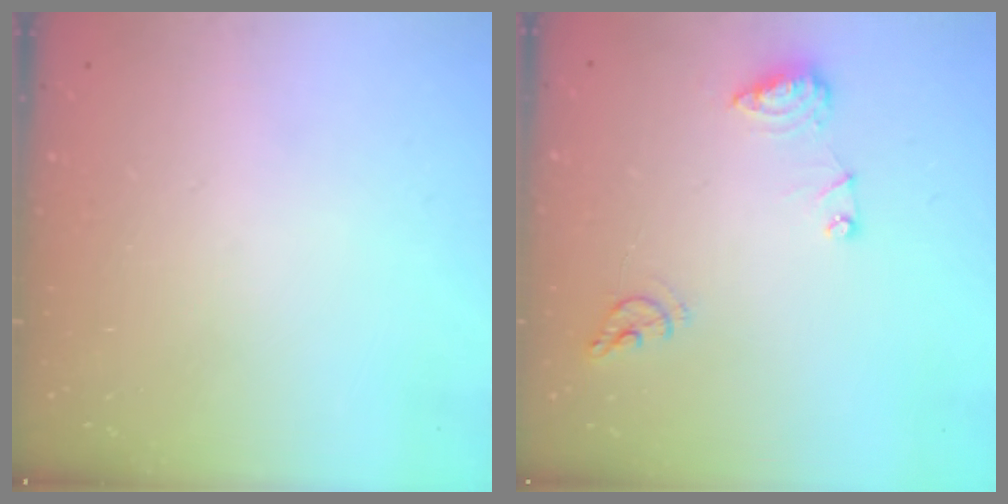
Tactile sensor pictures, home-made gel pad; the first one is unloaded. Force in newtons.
{"total": 8.9, "press": 8.9, "slide": 1.0}